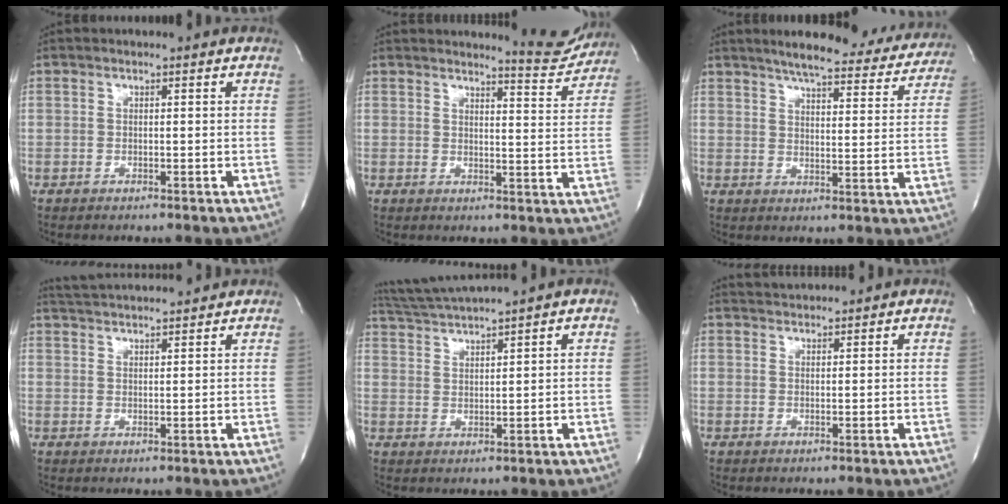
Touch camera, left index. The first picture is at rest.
{"total": 6.3, "force": [6.3, 0.1, 0.2], "torque": [-0.003, -0.044, 0.067]}
{"total": 19.8, "force": [17.8, 3.9, 7.9], "torque": [-0.103, -0.021, 0.212]}
{"total": 9.5, "force": [9.0, 0.3, 2.9], "torque": [-0.059, 0.023, 0.139]}
{"total": 7.0, "force": [6.4, -1.9, 2.2], "torque": [-0.049, 0.007, 0.122]}
{"total": 2.7, "force": [2.7, 0.1, 0.1], "torque": [-0.009, 0.020, 0.051]}